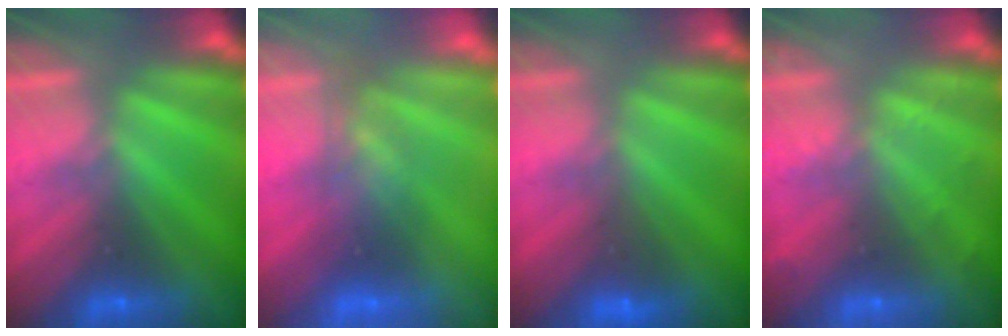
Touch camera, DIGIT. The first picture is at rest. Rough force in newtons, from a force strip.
{"total": 2.7}
{"total": 3.0}
{"total": 2.1}